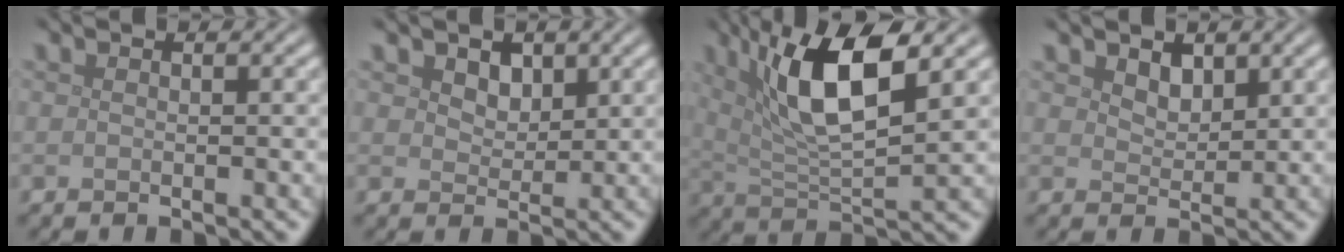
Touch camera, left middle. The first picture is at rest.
{"total": 1.8, "force": [1.0, 1.2, 0.8], "torque": [-0.019, -0.007, 0.017]}
{"total": 8.5, "force": [3.3, 2.4, 7.4], "torque": [-0.131, -0.003, 0.058]}
{"total": 1.6, "force": [1.1, 0.8, 0.6], "torque": [-0.015, -0.003, 0.023]}